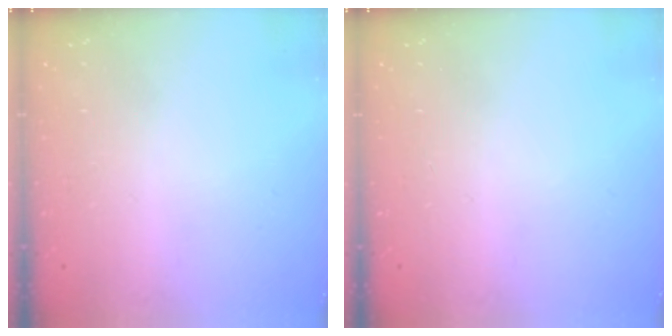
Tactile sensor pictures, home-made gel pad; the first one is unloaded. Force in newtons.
{"total": 0.0}